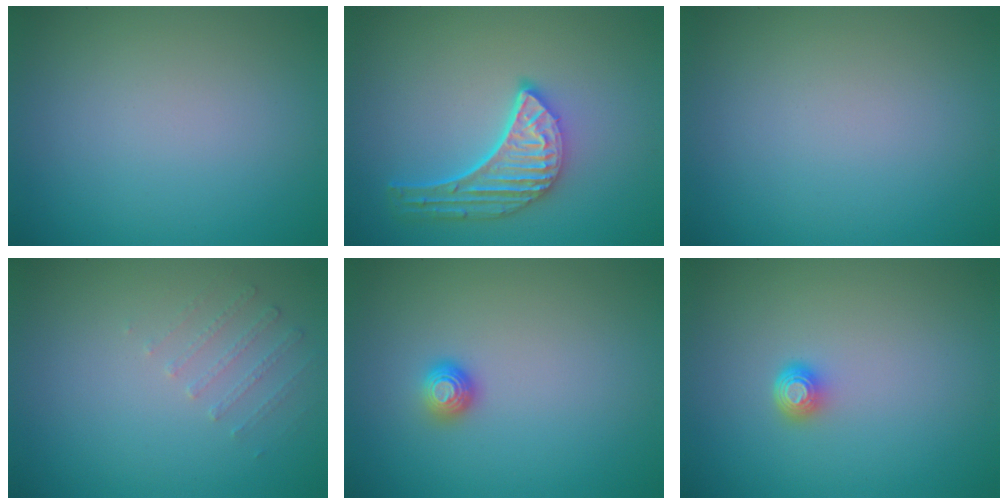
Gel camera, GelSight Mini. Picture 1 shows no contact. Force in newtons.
{"total": 5.1, "press": 3.9, "slide": 3.2}
{"total": 0.0}
{"total": 1.1, "press": 0.7, "slide": 0.8}
{"total": 1.3, "press": 1.0, "slide": 0.8}
{"total": 1.4, "press": 1.1, "slide": 1.0}